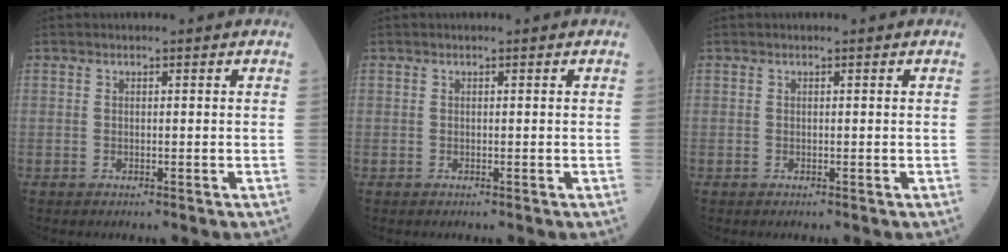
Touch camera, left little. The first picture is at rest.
{"total": 0.0}
{"total": 0.0}